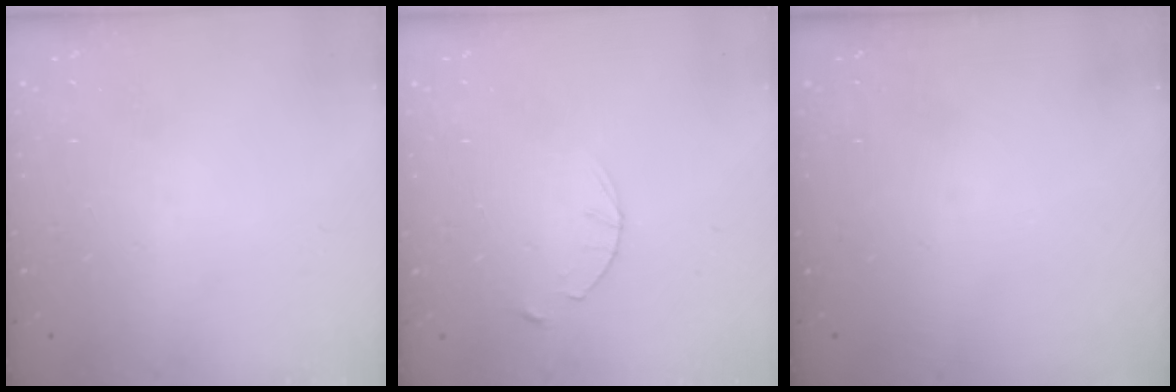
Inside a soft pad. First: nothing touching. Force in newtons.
{"total": 2.8, "press": 2.8, "slide": 0.4}
{"total": 0.0}